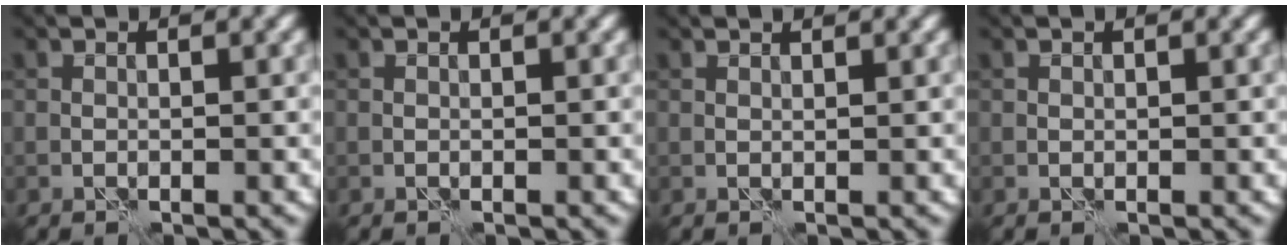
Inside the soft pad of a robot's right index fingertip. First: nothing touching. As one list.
[{"total": 0.0}, {"total": 0.9, "force": [0.9, 0.0, 0.3], "torque": [-0.010, -0.005, 0.008]}, {"total": 0.0}]